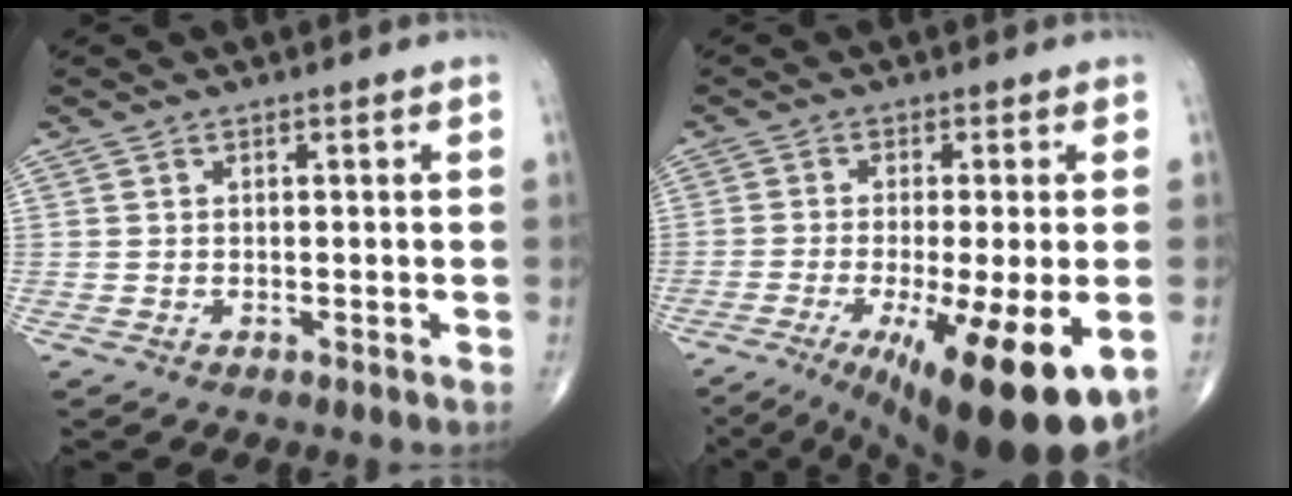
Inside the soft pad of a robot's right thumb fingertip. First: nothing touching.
{"total": 18.1, "force": [-6.8, 4.1, 16.3], "torque": [-0.222, -0.027, -0.091]}